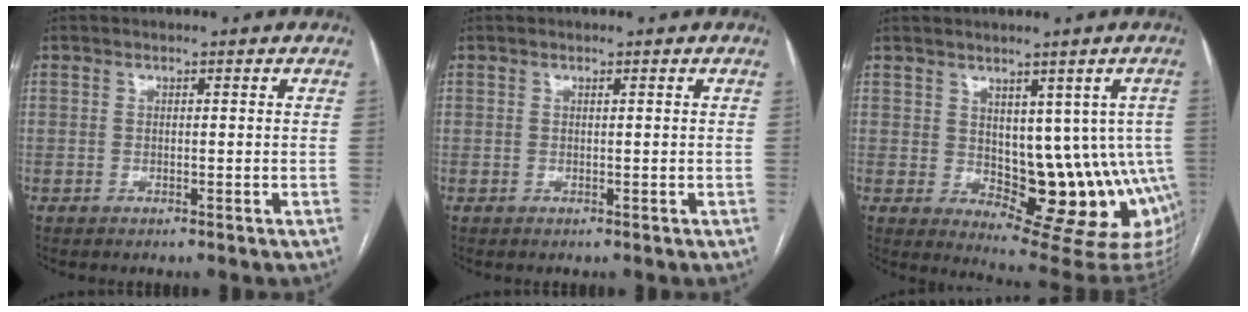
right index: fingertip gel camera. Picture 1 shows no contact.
{"total": 0.0}
{"total": 13.2, "force": [-0.6, 7.1, 11.1], "torque": [-0.118, 0.004, 0.008]}